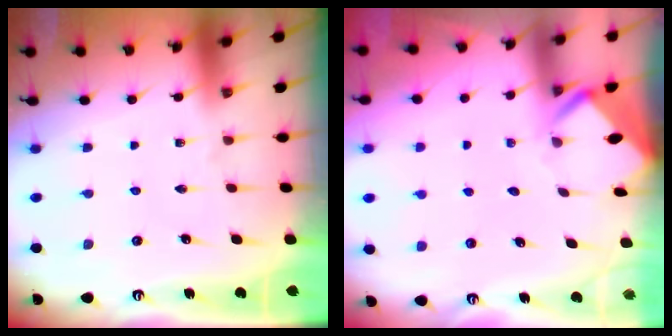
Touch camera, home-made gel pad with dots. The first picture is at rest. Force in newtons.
{"total": 3.9, "press": 3.9, "slide": 0.3}